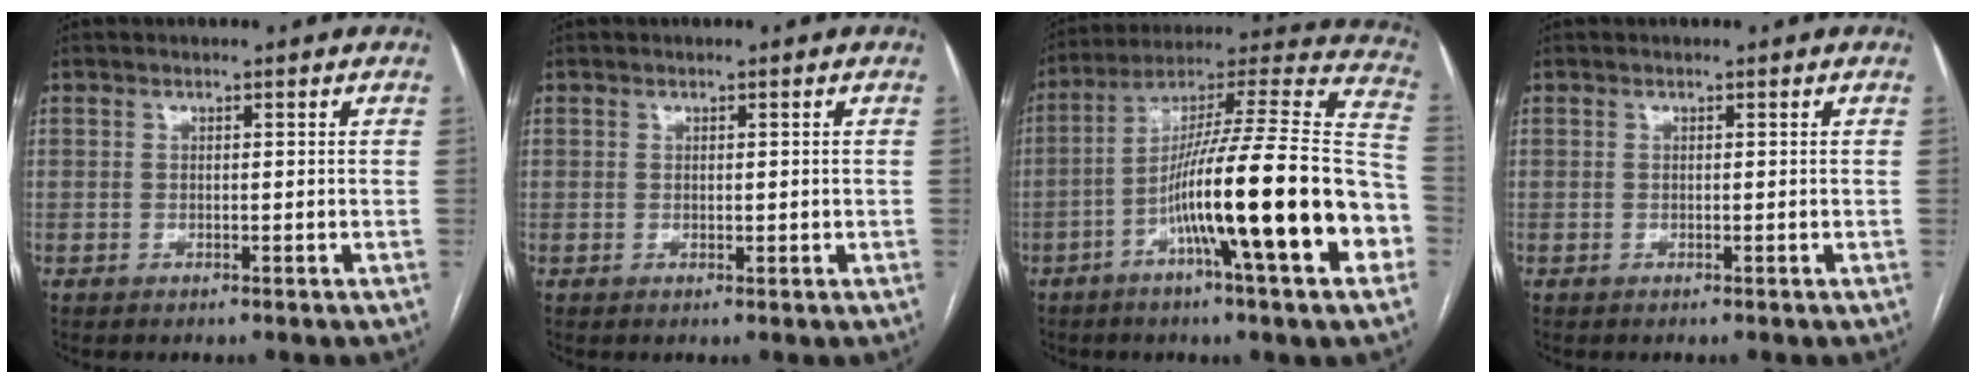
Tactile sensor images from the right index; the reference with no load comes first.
{"total": 0.7, "force": [0.0, 0.5, 0.5], "torque": [-0.005, -0.001, 0.000]}
{"total": 25.9, "force": [-8.0, 0.9, 24.6], "torque": [-0.336, -0.002, -0.138]}
{"total": 0.0}